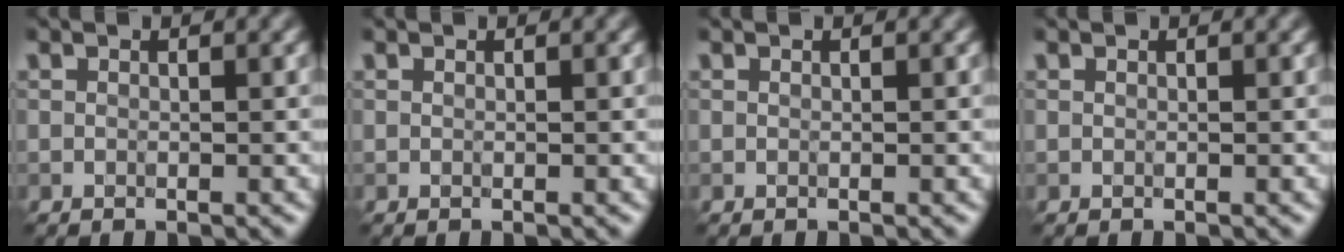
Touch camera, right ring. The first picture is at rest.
{"total": 0.0}
{"total": 0.0}
{"total": 0.0}